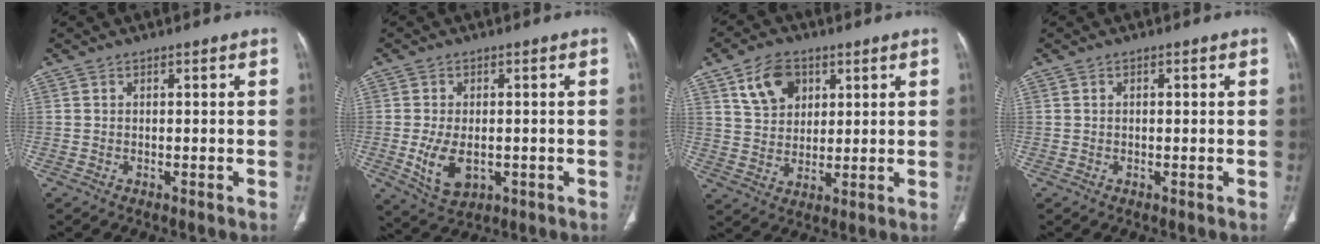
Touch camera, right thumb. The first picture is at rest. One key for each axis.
{"total": 7.4, "fx": -1.4, "fy": 4.5, "fz": 5.7, "tx": -0.101, "ty": -0.007, "tz": -0.011}
{"total": 9.2, "fx": 4.3, "fy": 6.5, "fz": 4.8, "tx": -0.063, "ty": -0.014, "tz": 0.082}
{"total": 0.9, "fx": 0.2, "fy": 0.4, "fz": 0.8, "tx": -0.019, "ty": 0.007, "tz": 0.005}